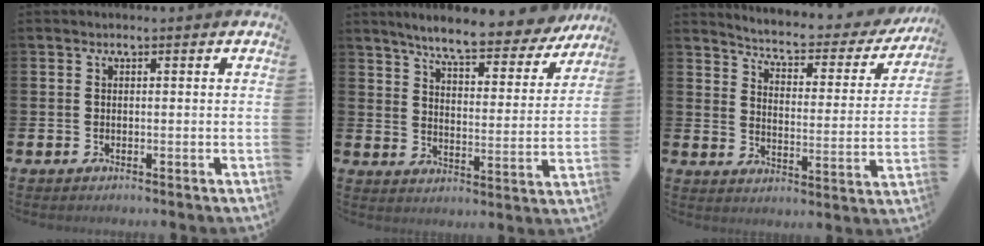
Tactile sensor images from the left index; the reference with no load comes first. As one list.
[{"total": 7.6, "force": [7.0, 0.9, 2.9], "torque": [-0.072, -0.049, 0.115]}, {"total": 4.6, "force": [4.2, 1.1, 1.6], "torque": [-0.050, -0.037, 0.059]}]